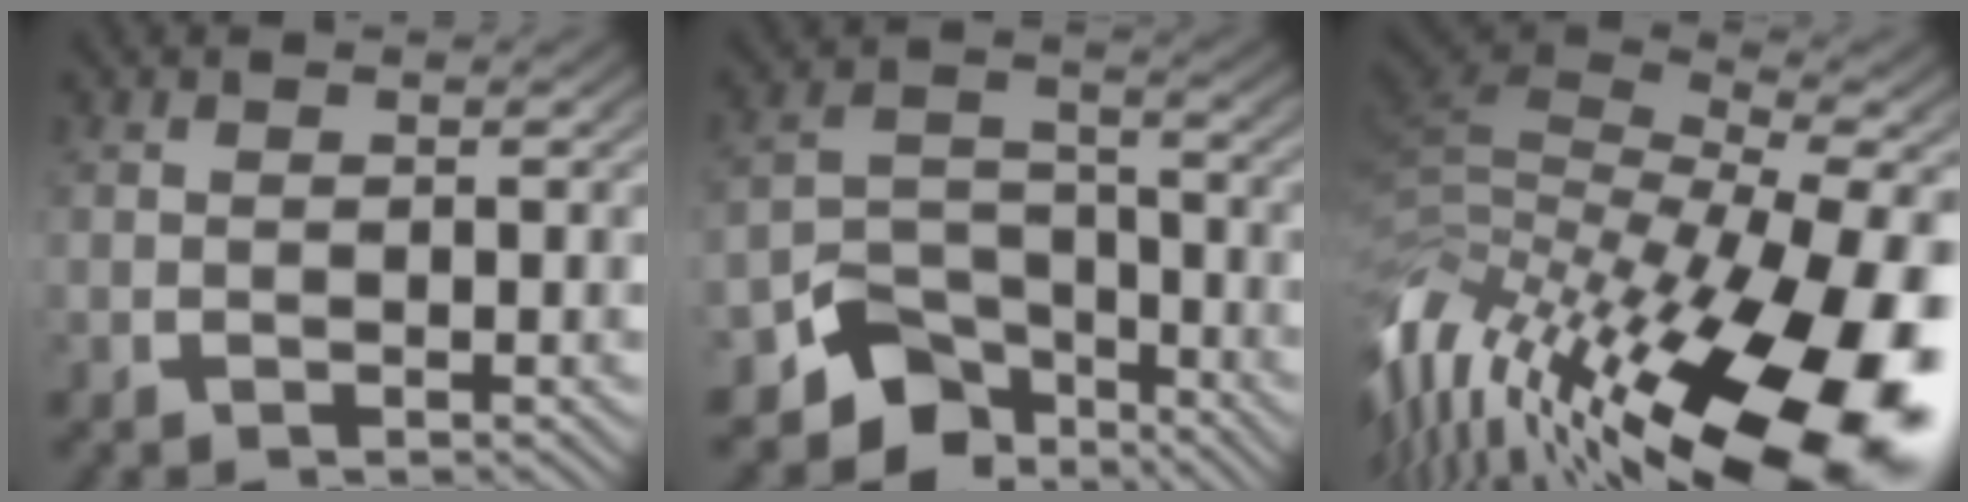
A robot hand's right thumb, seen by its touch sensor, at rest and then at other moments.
{"total": 7.8, "force": [-4.7, 5.1, 3.6], "torque": [-0.057, -0.019, -0.076]}
{"total": 18.3, "force": [-2.1, 10.9, 14.5], "torque": [-0.268, -0.041, -0.014]}